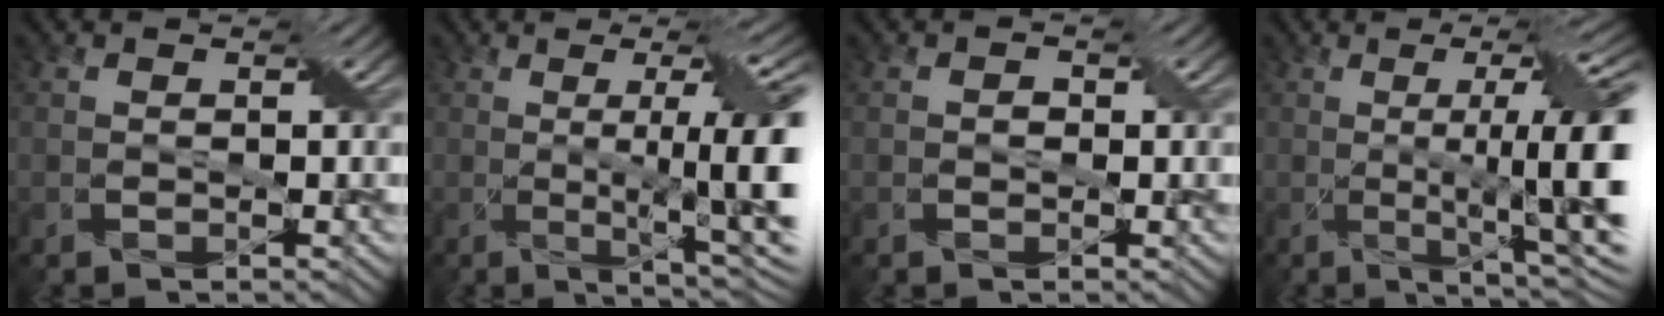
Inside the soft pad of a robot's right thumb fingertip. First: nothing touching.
{"total": 13.3, "force": [0.1, 3.2, 12.9], "torque": [-0.162, 0.005, 0.008]}
{"total": 1.0, "force": [-0.1, 0.9, 0.5], "torque": [-0.002, -0.002, -0.001]}
{"total": 15.1, "force": [-0.2, 3.9, 14.6], "torque": [-0.178, 0.004, 0.004]}